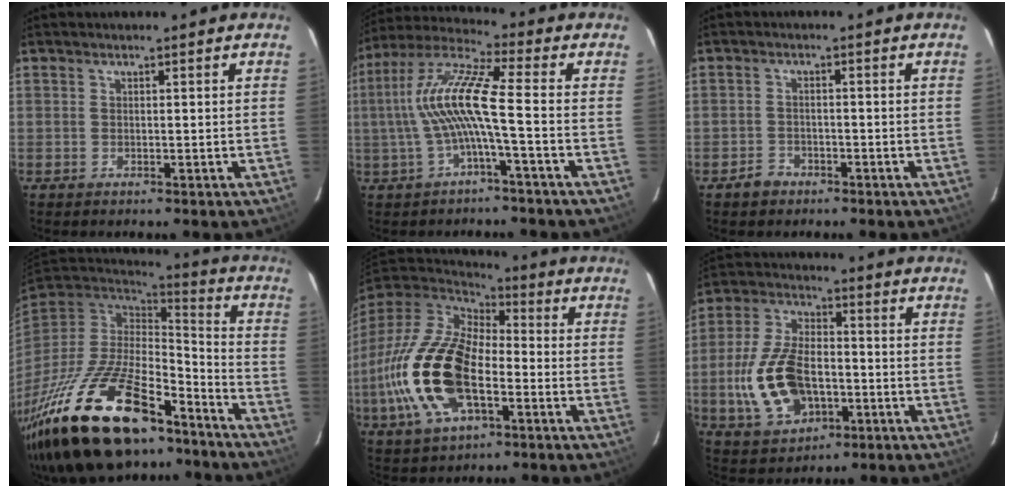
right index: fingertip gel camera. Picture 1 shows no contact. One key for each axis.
{"total": 11.3, "fx": -1.5, "fy": 0.4, "fz": 11.2, "tx": -0.229, "ty": 0.013, "tz": -0.027}
{"total": 2.9, "fx": -2.0, "fy": 2.0, "fz": 0.5, "tx": -0.013, "ty": 0.007, "tz": -0.032}
{"total": 32.3, "fx": -21.2, "fy": 13.4, "fz": 20.4, "tx": -0.415, "ty": -0.044, "tz": -0.338}
{"total": 22.6, "fx": -5.6, "fy": 11.9, "fz": 18.4, "tx": -0.407, "ty": -0.024, "tz": -0.103}
{"total": 16.0, "fx": -3.7, "fy": 9.5, "fz": 12.3, "tx": -0.270, "ty": 0.004, "tz": -0.055}